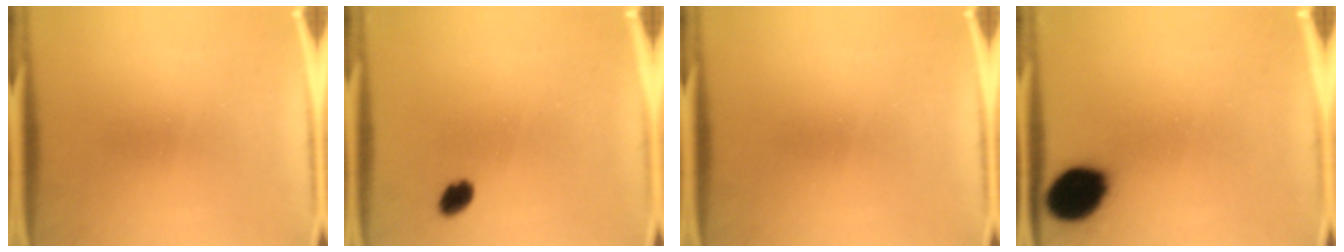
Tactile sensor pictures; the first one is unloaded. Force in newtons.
{"total": 2.8}
{"total": 0.0}
{"total": 13.0}